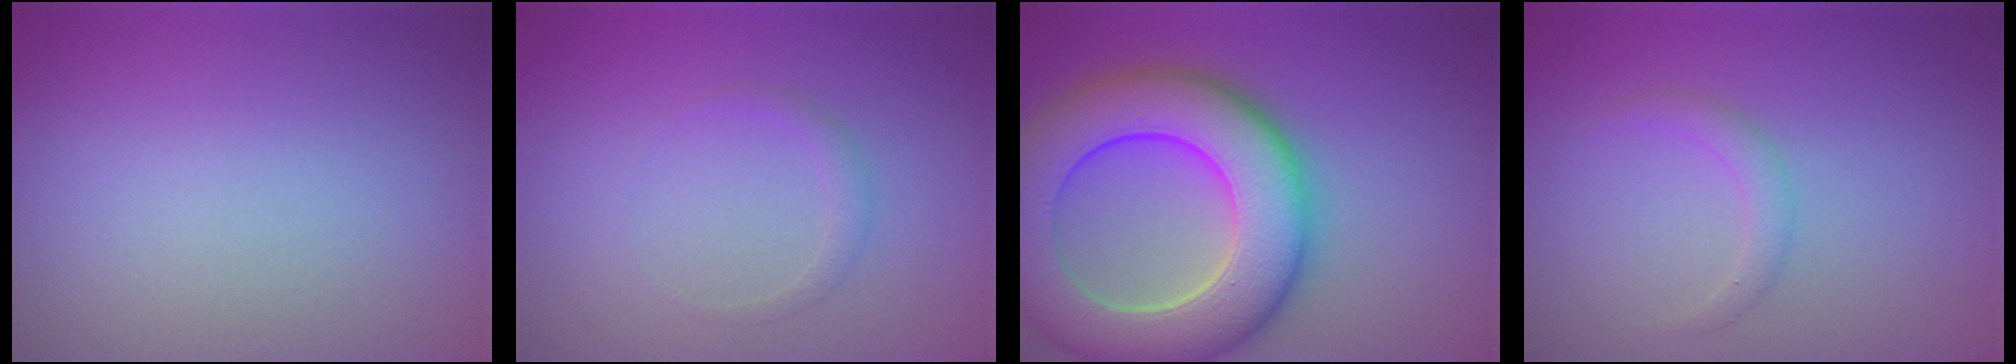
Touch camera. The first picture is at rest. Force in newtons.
{"total": 1.0, "press": 1.0, "slide": 0.1}
{"total": 12.2, "press": 12.1, "slide": 0.6}
{"total": 1.5, "press": 1.5, "slide": 0.1}